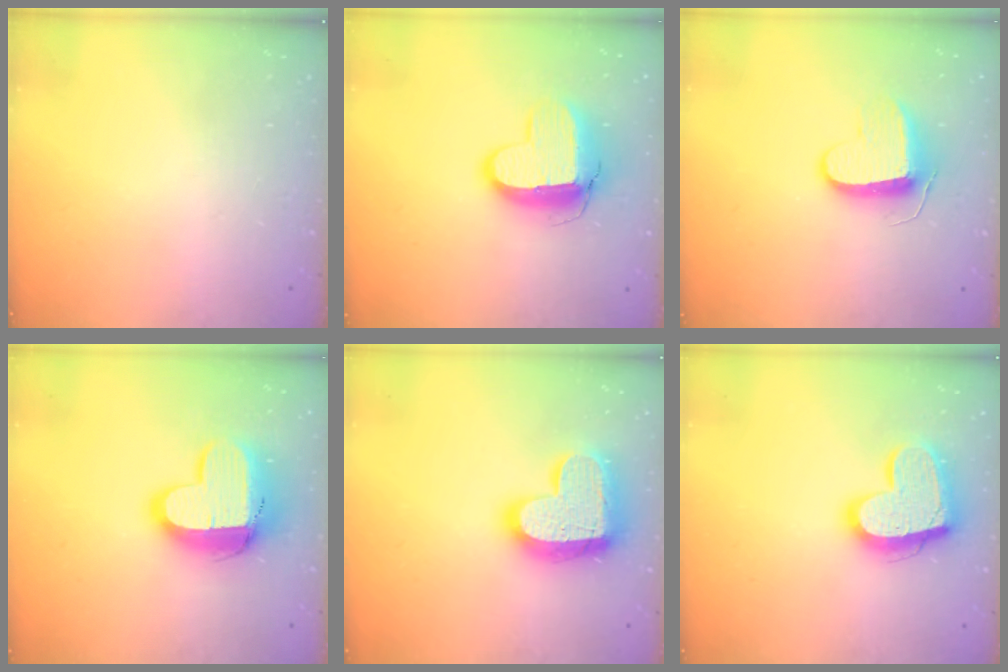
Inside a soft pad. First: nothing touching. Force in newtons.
{"total": 12.0, "press": 12.0, "slide": 0.7}
{"total": 9.3, "press": 9.3, "slide": 0.3}
{"total": 14.0, "press": 13.9, "slide": 1.4}
{"total": 19.8, "press": 19.8, "slide": 1.5}
{"total": 17.0, "press": 16.9, "slide": 1.4}